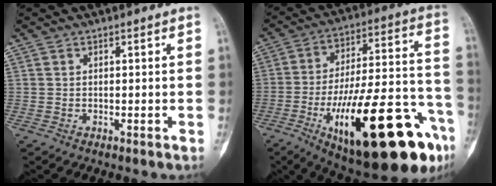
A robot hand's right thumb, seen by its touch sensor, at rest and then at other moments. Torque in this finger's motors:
{"motor_torque": [1.00, 1.44, 2.11, -0.66, 0.24]}